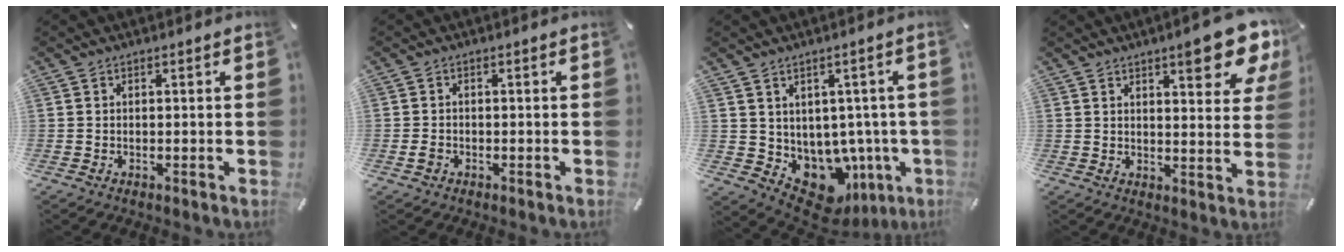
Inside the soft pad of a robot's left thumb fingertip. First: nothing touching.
{"total": 1.4, "force": [-0.6, 1.0, 0.8], "torque": [-0.013, 0.003, -0.011]}
{"total": 7.3, "force": [-2.0, 6.2, 3.2], "torque": [-0.044, -0.029, -0.017]}
{"total": 11.8, "force": [7.2, 3.5, 8.7], "torque": [-0.105, -0.044, 0.116]}